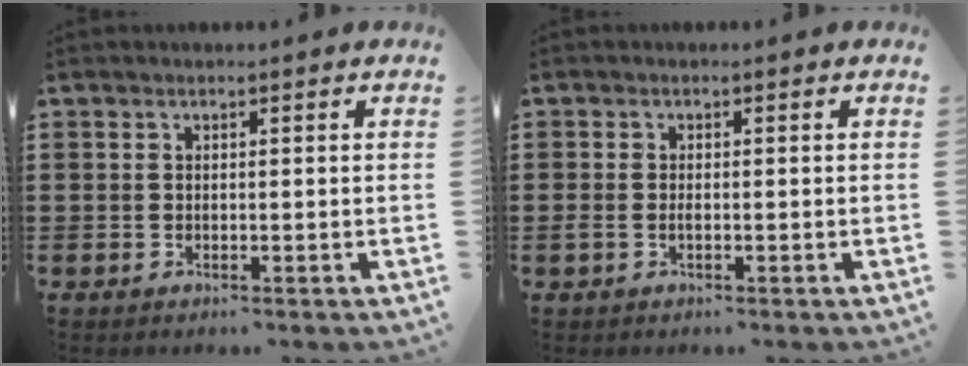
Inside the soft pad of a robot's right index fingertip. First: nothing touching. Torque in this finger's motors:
{"motor_torque": [1.10, 1.03, 0.02, 0.04]}